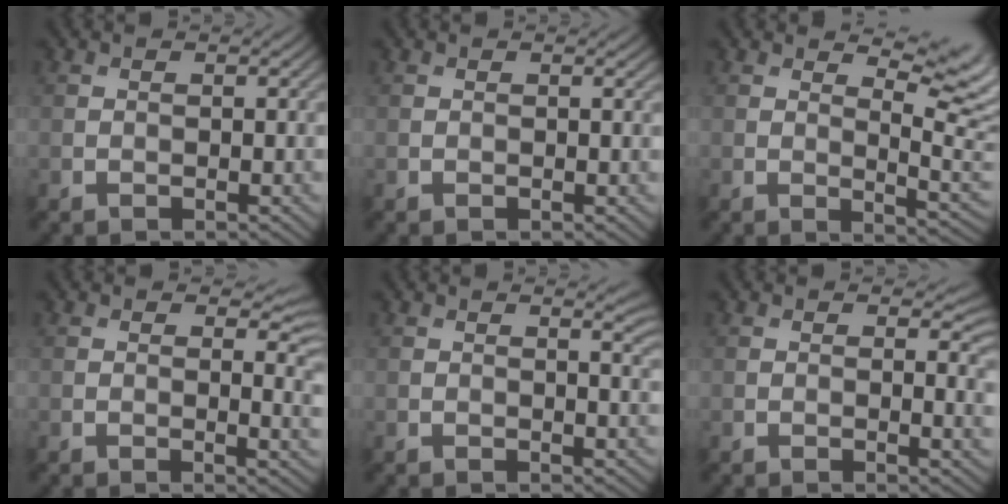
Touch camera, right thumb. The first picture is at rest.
{"total": 0.0}
{"total": 7.3, "force": [4.1, 2.0, 5.7], "torque": [-0.088, 0.005, 0.063]}
{"total": 3.8, "force": [1.1, 1.7, 3.2], "torque": [-0.040, -0.009, 0.016]}
{"total": 3.0, "force": [1.3, 0.8, 2.5], "torque": [-0.032, 0.000, 0.018]}
{"total": 3.0, "force": [0.6, 1.3, 2.7], "torque": [-0.034, -0.006, 0.008]}